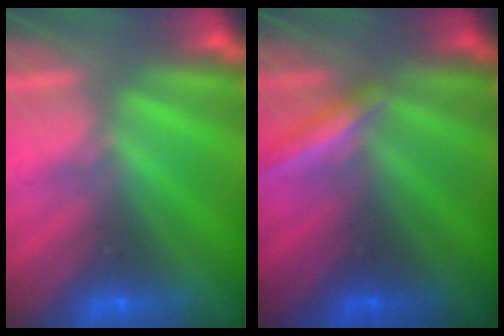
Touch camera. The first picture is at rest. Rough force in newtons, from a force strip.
{"total": 1.9}